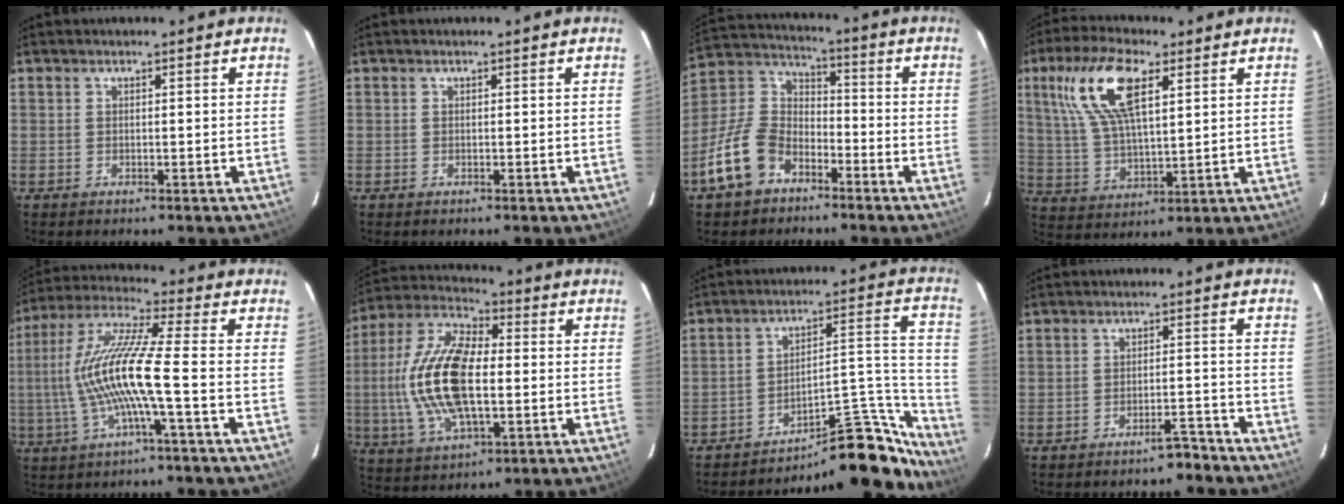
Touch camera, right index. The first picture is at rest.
{"total": 0.0}
{"total": 13.1, "force": [-7.5, 8.5, 6.5], "torque": [-0.147, 0.029, -0.136]}
{"total": 14.2, "force": [6.6, 4.8, 11.6], "torque": [-0.234, 0.017, 0.137]}
{"total": 13.8, "force": [-2.4, 0.1, 13.6], "torque": [-0.271, 0.004, -0.046]}
{"total": 18.6, "force": [-0.9, 8.5, 16.5], "torque": [-0.340, 0.007, -0.019]}
{"total": 21.7, "force": [-20.5, 4.2, 6.0], "torque": [-0.051, 0.064, -0.289]}
{"total": 4.2, "force": [-3.9, 0.8, 1.2], "torque": [-0.026, 0.017, -0.045]}